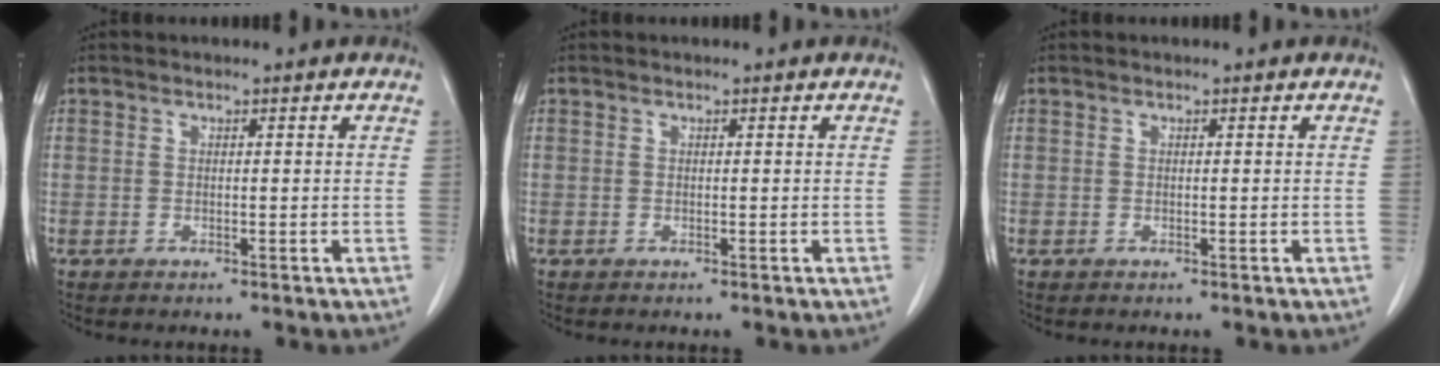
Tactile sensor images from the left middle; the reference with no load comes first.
{"total": 0.0}
{"total": 0.0}